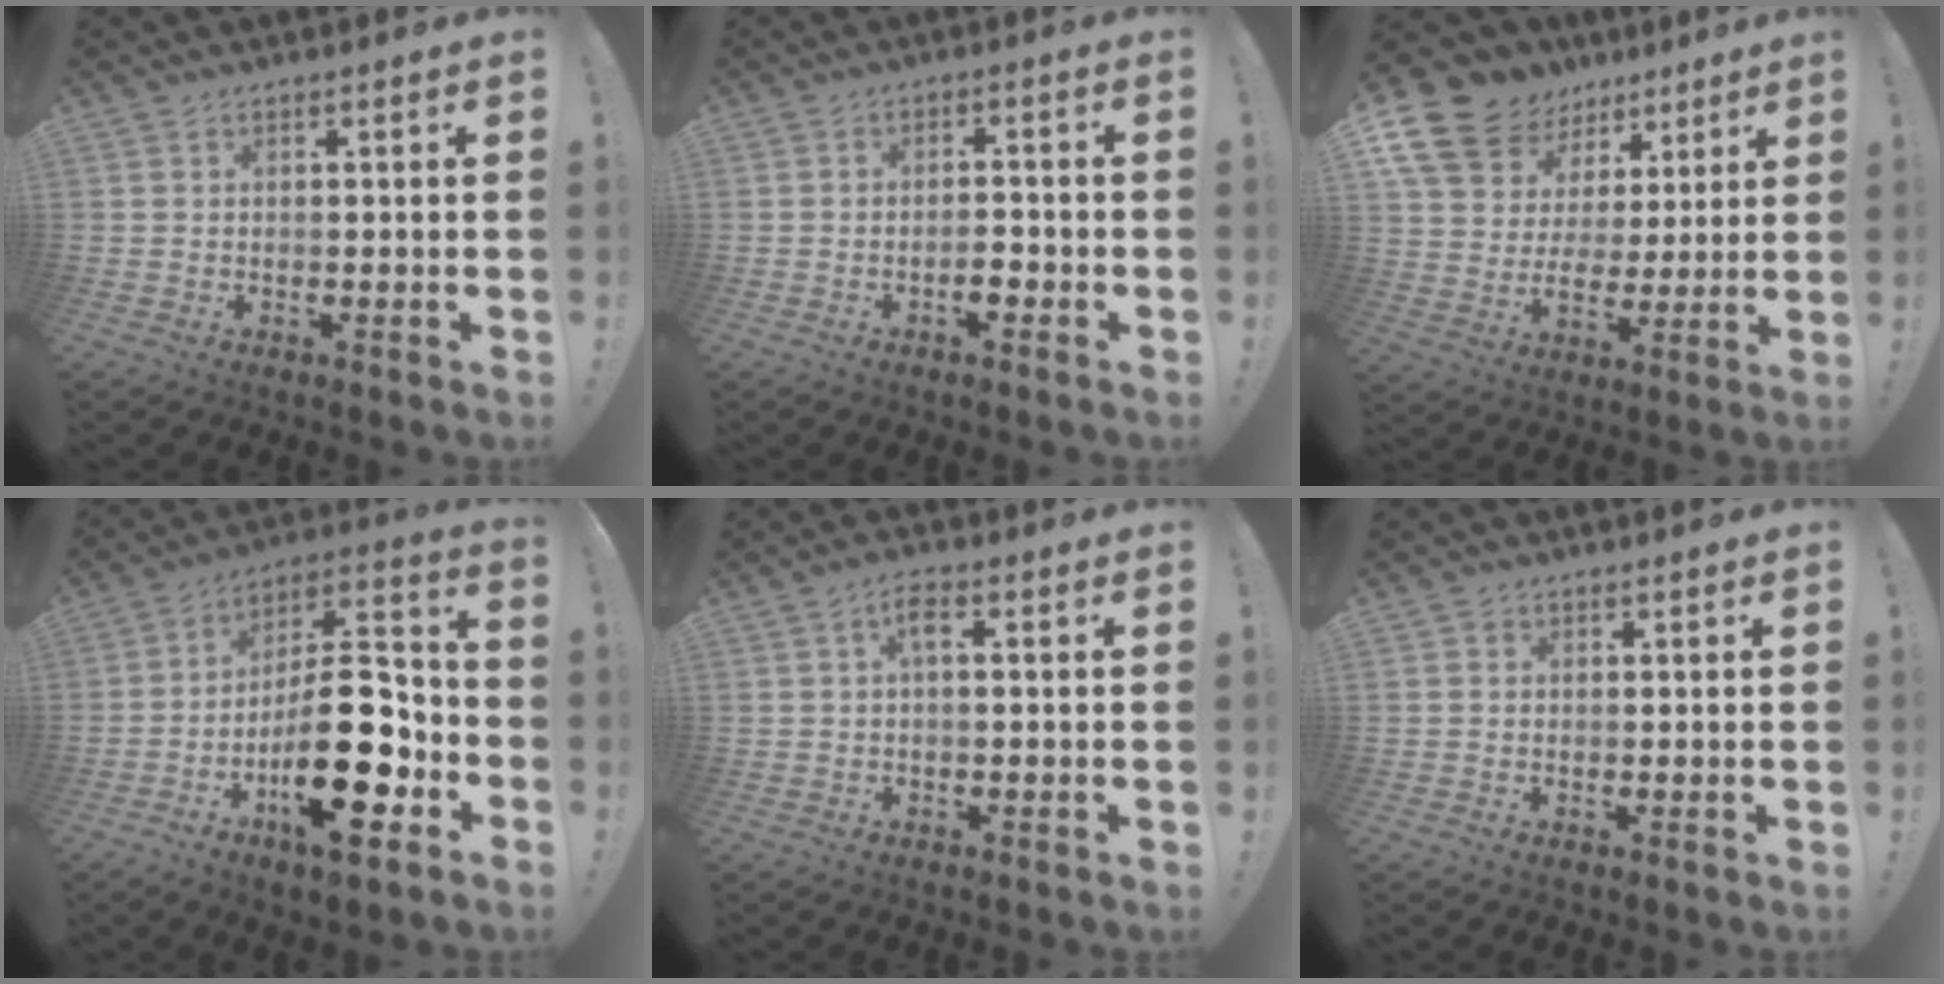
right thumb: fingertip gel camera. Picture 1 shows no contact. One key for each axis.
{"total": 3.6, "fx": -1.8, "fy": 1.4, "fz": 2.8, "tx": -0.038, "ty": 0.008, "tz": -0.032}
{"total": 15.4, "fx": 9.9, "fy": 10.4, "fz": 5.6, "tx": -0.104, "ty": -0.066, "tz": 0.198}
{"total": 23.5, "fx": -7.9, "fy": 9.3, "fz": 20.1, "tx": -0.346, "ty": 0.047, "tz": -0.120}
{"total": 3.7, "fx": 0.6, "fy": 1.3, "fz": 3.4, "tx": -0.066, "ty": 0.010, "tz": 0.007}
{"total": 0.6, "fx": 0.1, "fy": 0.6, "fz": 0.0, "tx": -0.005, "ty": 0.004, "tz": 0.002}